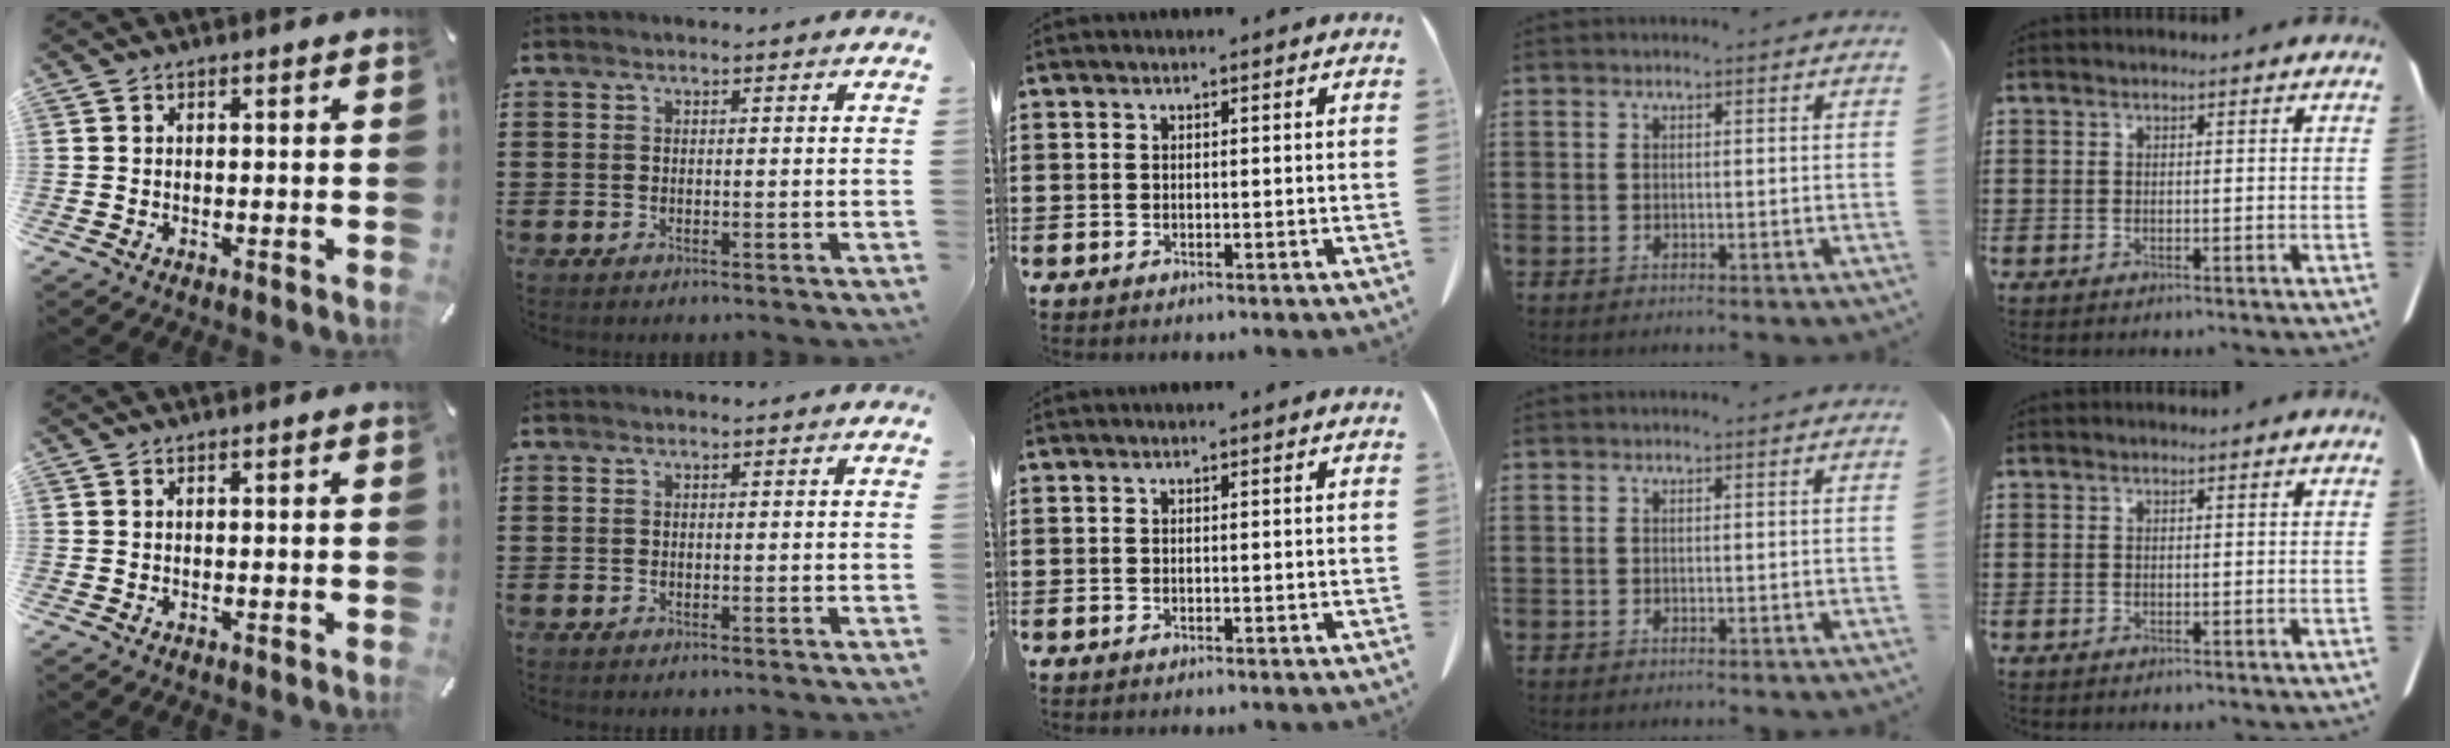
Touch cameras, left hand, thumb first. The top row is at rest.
{}